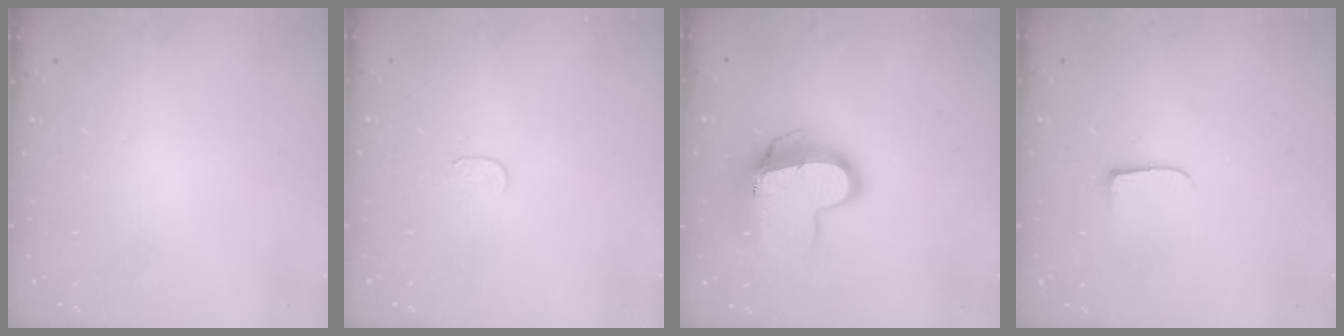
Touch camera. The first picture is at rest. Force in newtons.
{"total": 3.8, "press": 3.8, "slide": 0.4}
{"total": 13.5, "press": 13.5, "slide": 1.2}
{"total": 5.0, "press": 5.0, "slide": 0.5}